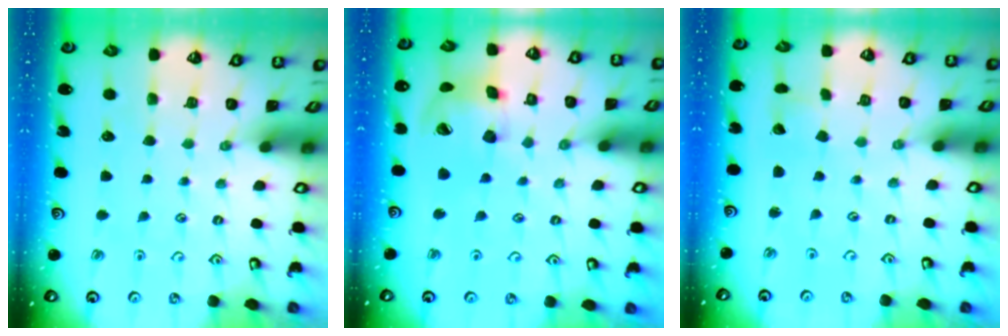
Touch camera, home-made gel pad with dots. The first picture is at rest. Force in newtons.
{"total": 16.9, "press": 16.8, "slide": 2.5}
{"total": 2.6, "press": 2.6, "slide": 0.4}